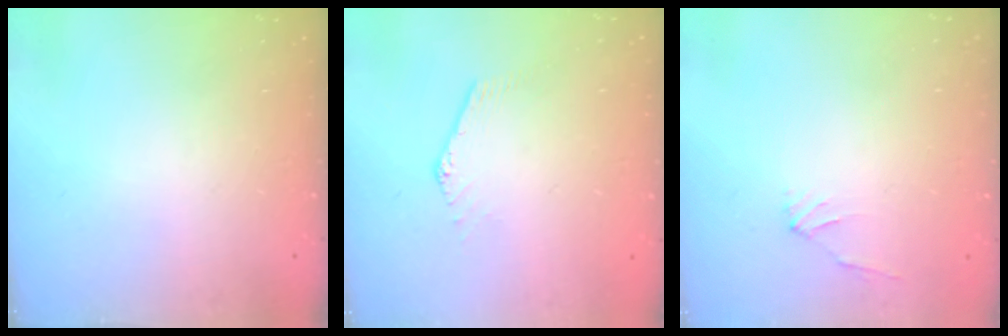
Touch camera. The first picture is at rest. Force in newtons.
{"total": 0.7, "press": 0.6, "slide": 0.2}
{"total": 1.0, "press": 0.8, "slide": 0.6}